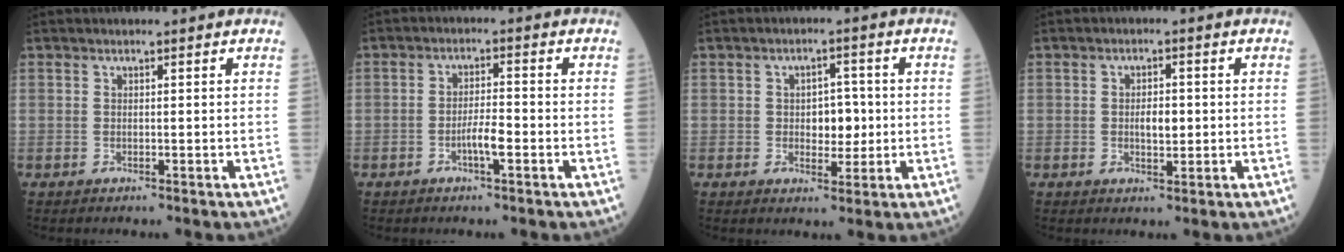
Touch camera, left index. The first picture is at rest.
{"total": 3.4, "force": [-1.7, 0.4, 3.0], "torque": [-0.054, -0.002, -0.033]}
{"total": 4.2, "force": [-0.3, 2.6, 3.3], "torque": [-0.042, 0.005, -0.002]}
{"total": 2.9, "force": [-0.3, 1.2, 2.6], "torque": [-0.041, -0.002, -0.006]}